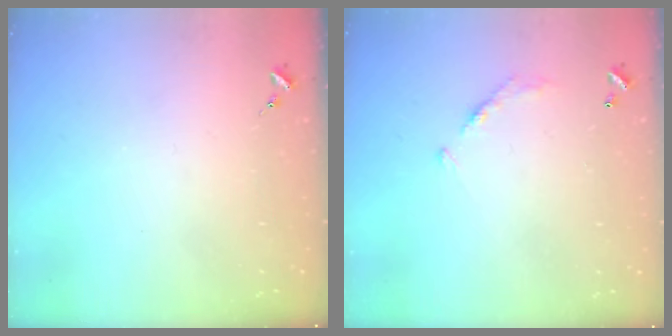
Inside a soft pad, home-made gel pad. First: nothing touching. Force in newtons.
{"total": 6.5, "press": 6.5, "slide": 0.4}